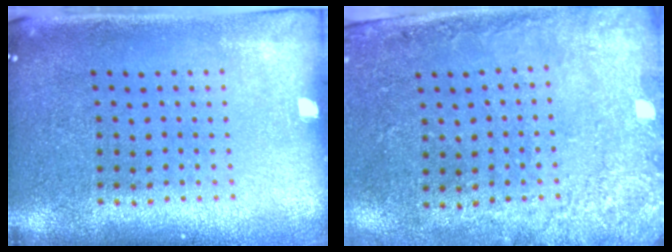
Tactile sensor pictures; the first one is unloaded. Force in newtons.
{"total": 2.7, "press": 2.0, "slide": 1.8}